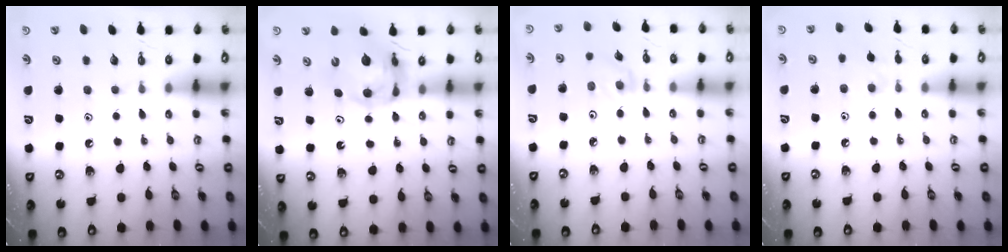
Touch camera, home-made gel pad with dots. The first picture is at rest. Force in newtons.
{"total": 10.9, "press": 10.8, "slide": 1.2}
{"total": 0.9, "press": 0.9, "slide": 0.2}
{"total": 6.3, "press": 6.2, "slide": 0.7}